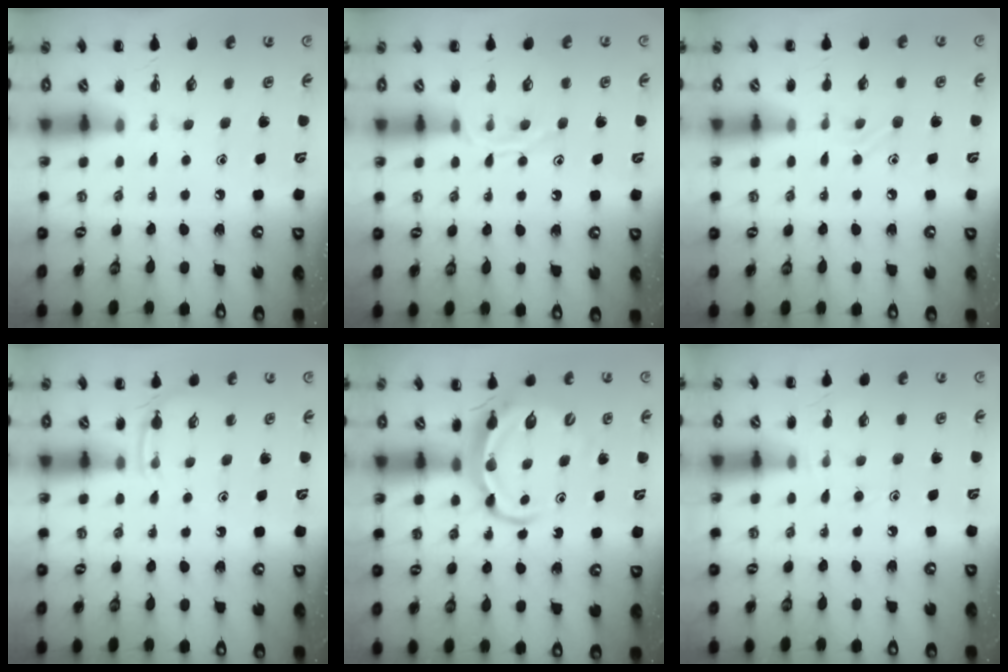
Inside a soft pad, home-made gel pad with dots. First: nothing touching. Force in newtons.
{"total": 9.4, "press": 9.4, "slide": 0.6}
{"total": 6.5, "press": 6.3, "slide": 1.7}
{"total": 3.3, "press": 3.1, "slide": 1.1}
{"total": 6.3, "press": 6.2, "slide": 1.0}
{"total": 6.3, "press": 6.0, "slide": 1.9}